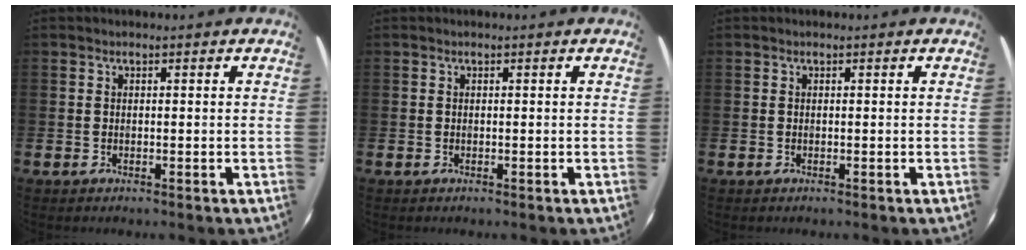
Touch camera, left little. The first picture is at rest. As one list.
[{"total": 0.0}, {"total": 0.0}]